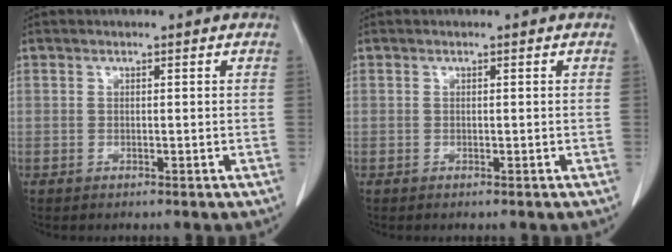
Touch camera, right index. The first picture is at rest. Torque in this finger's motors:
{"motor_torque": [0.09, -0.09, -0.02, 0.01]}